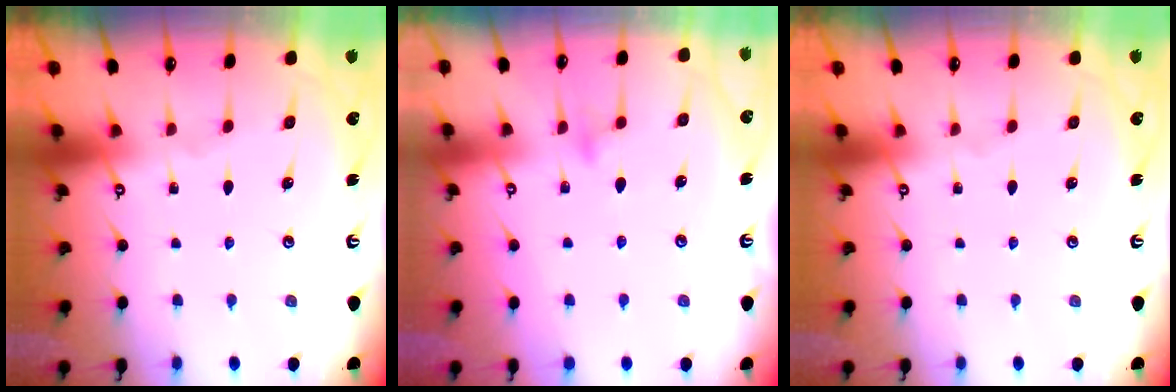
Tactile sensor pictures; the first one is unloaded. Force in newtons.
{"total": 7.8, "press": 7.8, "slide": 0.7}
{"total": 0.0}